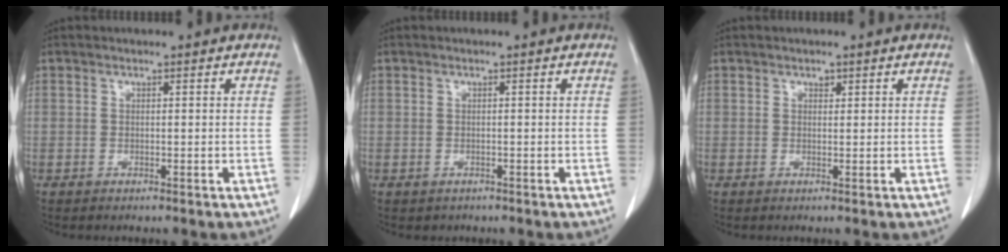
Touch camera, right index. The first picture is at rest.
{"total": 0.7, "force": [-0.4, 0.6, 0.1], "torque": [-0.006, 0.002, 0.000]}
{"total": 0.7, "force": [0.5, 0.5, 0.3], "torque": [-0.004, -0.002, 0.007]}